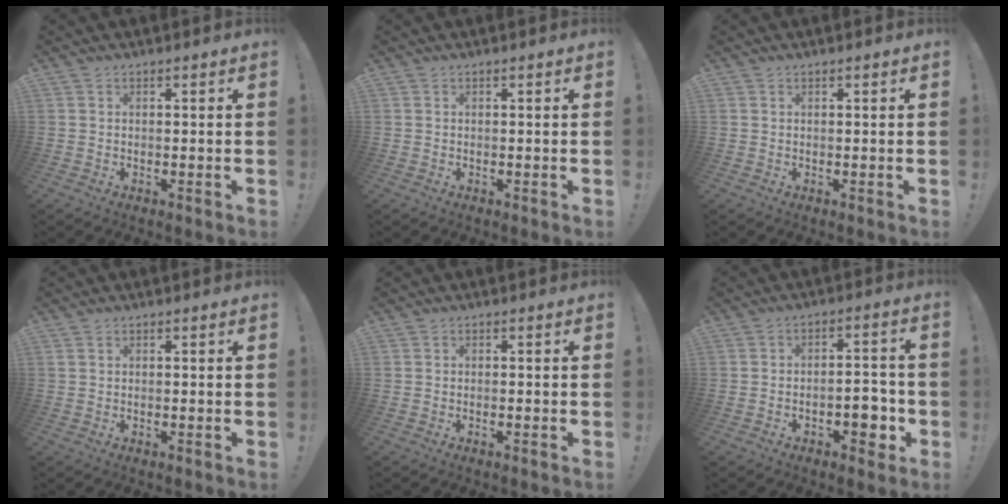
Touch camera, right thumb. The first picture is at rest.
{"total": 0.0}
{"total": 0.0}
{"total": 0.0}
{"total": 0.8, "force": [-0.7, 0.1, 0.5], "torque": [-0.012, 0.001, -0.011]}
{"total": 7.4, "force": [-2.7, 4.6, 5.1], "torque": [-0.052, 0.018, -0.044]}